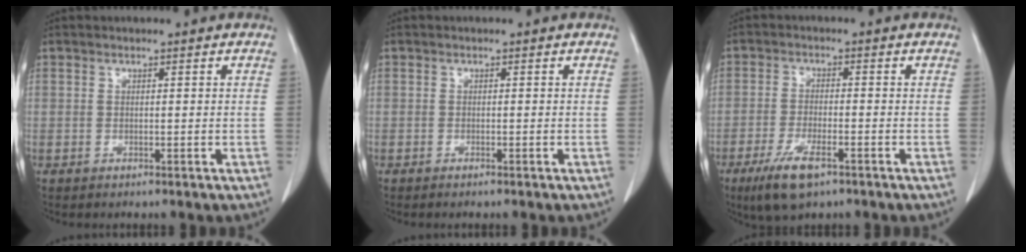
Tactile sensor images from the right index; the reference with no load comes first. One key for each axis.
{"total": 0.9, "fx": -0.8, "fy": 0.0, "fz": 0.5, "tx": -0.011, "ty": -0.002, "tz": -0.011}
{"total": 7.2, "fx": -4.3, "fy": 1.8, "fz": 5.4, "tx": -0.112, "ty": -0.015, "tz": -0.073}